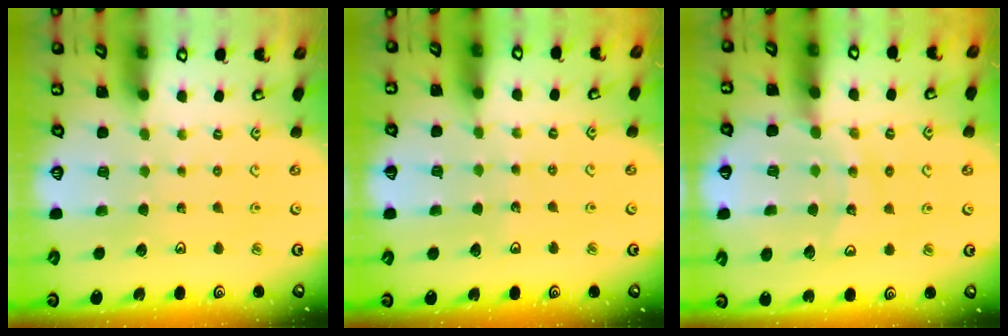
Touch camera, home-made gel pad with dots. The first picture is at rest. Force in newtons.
{"total": 3.0, "press": 3.0, "slide": 0.3}
{"total": 12.7, "press": 12.6, "slide": 1.6}